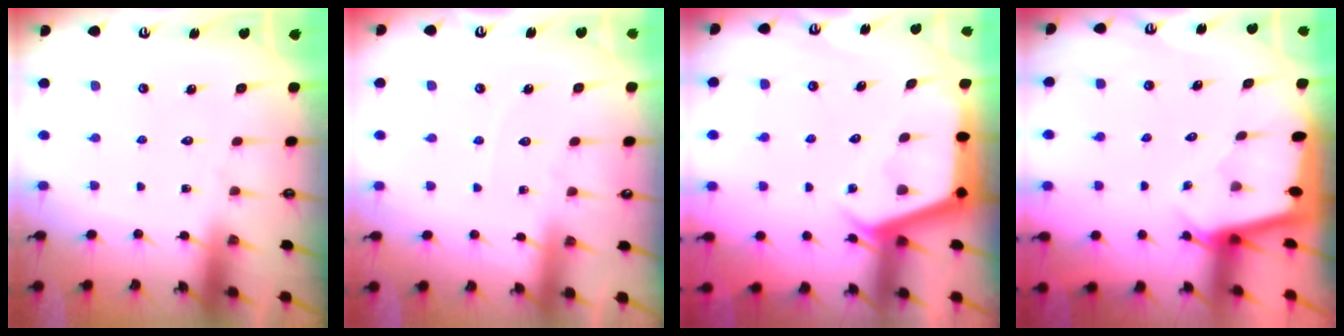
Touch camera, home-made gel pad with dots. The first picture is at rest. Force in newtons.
{"total": 2.7, "press": 2.6, "slide": 0.4}
{"total": 4.0, "press": 3.9, "slide": 0.4}
{"total": 2.1, "press": 2.1, "slide": 0.1}